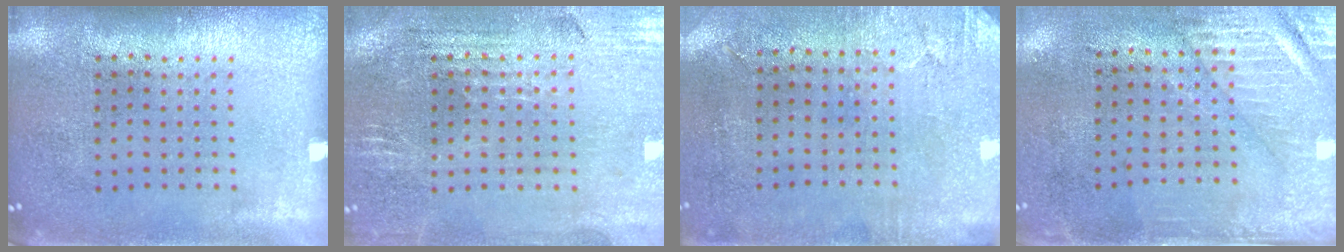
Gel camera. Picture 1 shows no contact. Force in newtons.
{"total": 1.3, "press": 1.3, "slide": 0.3}
{"total": 2.8, "press": 2.3, "slide": 1.7}
{"total": 2.9, "press": 2.4, "slide": 1.6}